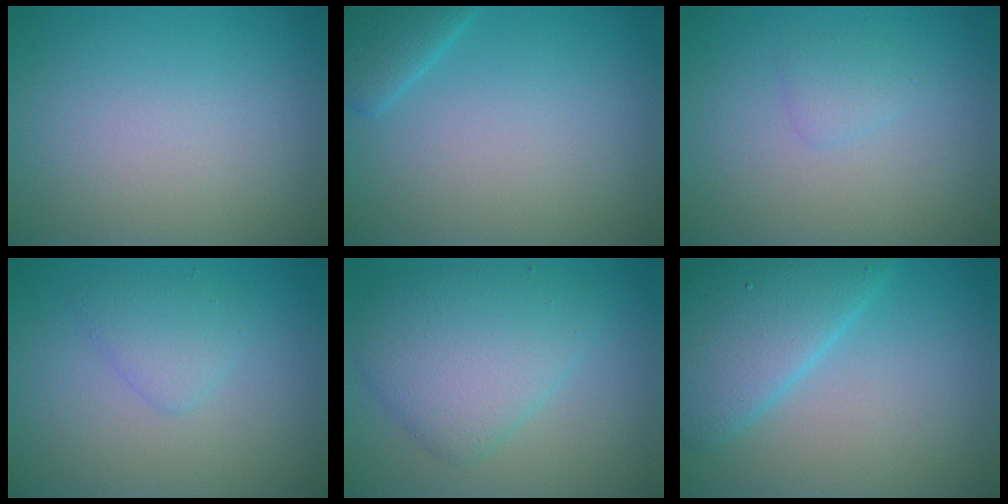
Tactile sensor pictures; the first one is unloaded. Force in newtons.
{"total": 2.3, "press": 2.3, "slide": 0.2}
{"total": 1.1, "press": 1.1, "slide": 0.0}
{"total": 1.8, "press": 1.8, "slide": 0.1}
{"total": 5.8, "press": 5.8, "slide": 0.3}
{"total": 6.2, "press": 6.2, "slide": 0.2}